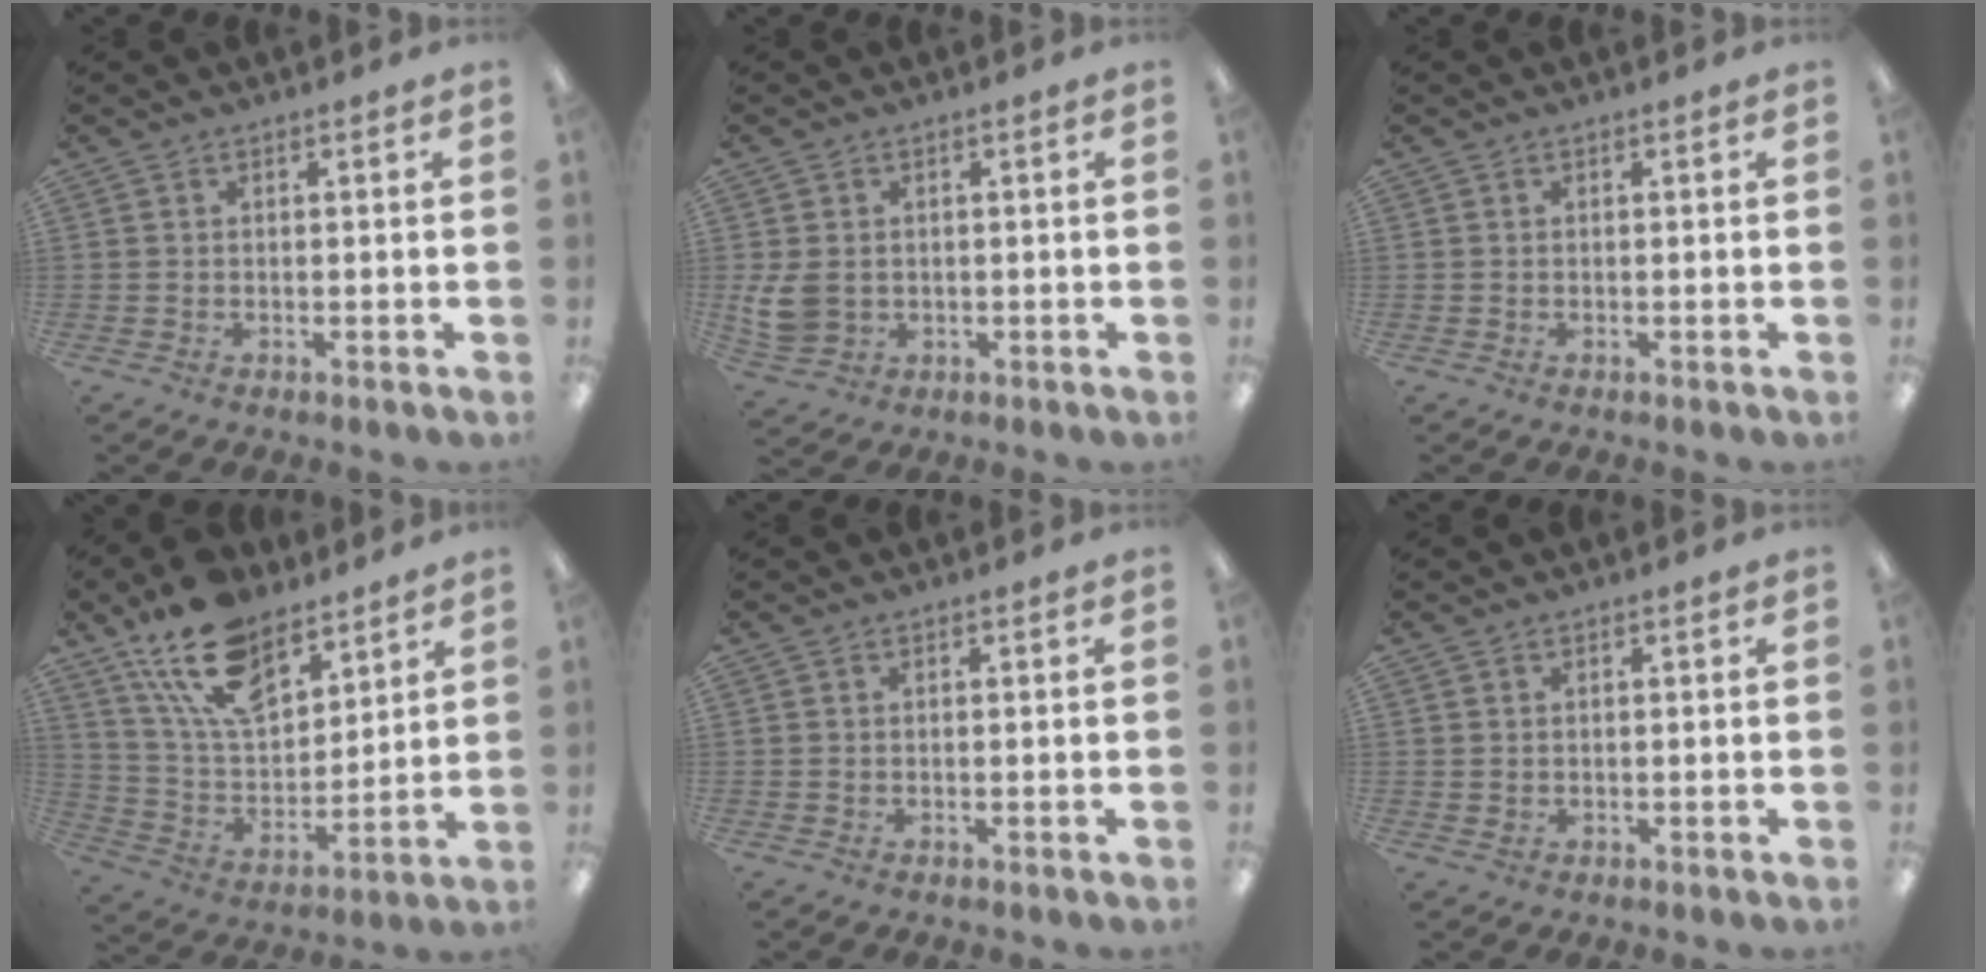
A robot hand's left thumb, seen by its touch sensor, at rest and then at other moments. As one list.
[{"total": 6.6, "force": [0.8, 5.4, 3.7], "torque": [-0.080, 0.004, 0.020]}, {"total": 0.0}, {"total": 17.8, "force": [12.4, 8.9, 9.2], "torque": [-0.183, -0.055, 0.228]}, {"total": 0.0}, {"total": 0.7, "force": [0.6, 0.5, 0.2], "torque": [-0.005, 0.001, 0.010]}]